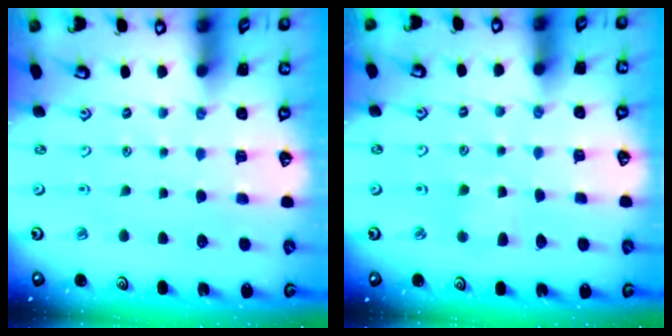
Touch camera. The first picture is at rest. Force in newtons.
{"total": 2.8, "press": 2.8, "slide": 0.5}